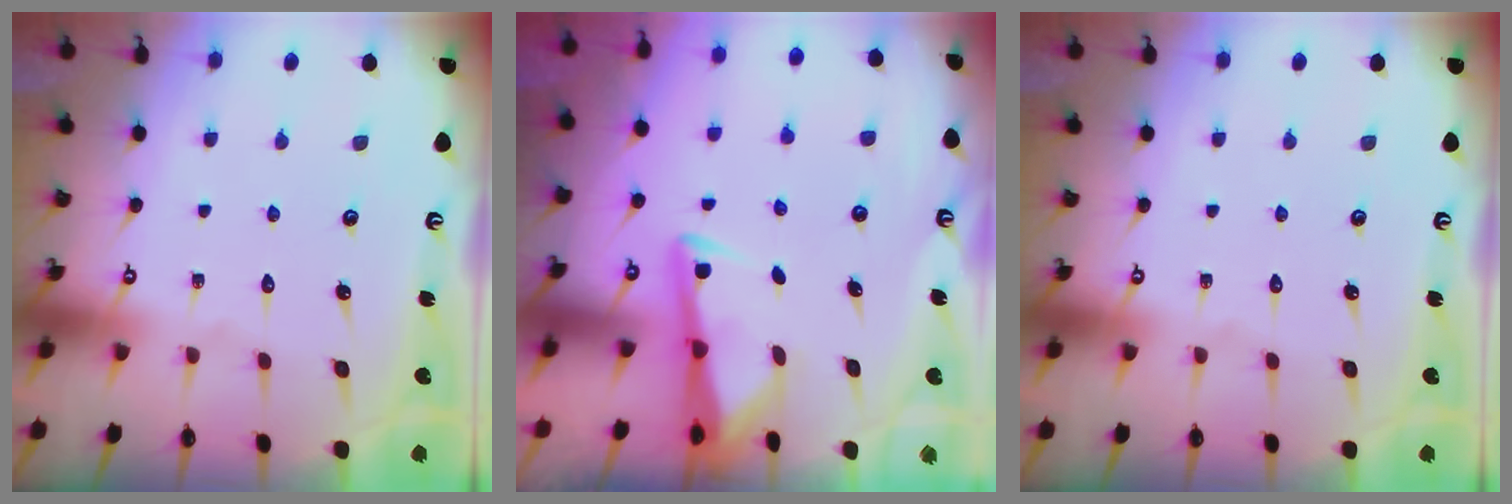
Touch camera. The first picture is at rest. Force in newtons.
{"total": 3.1, "press": 3.1, "slide": 0.4}
{"total": 0.0}